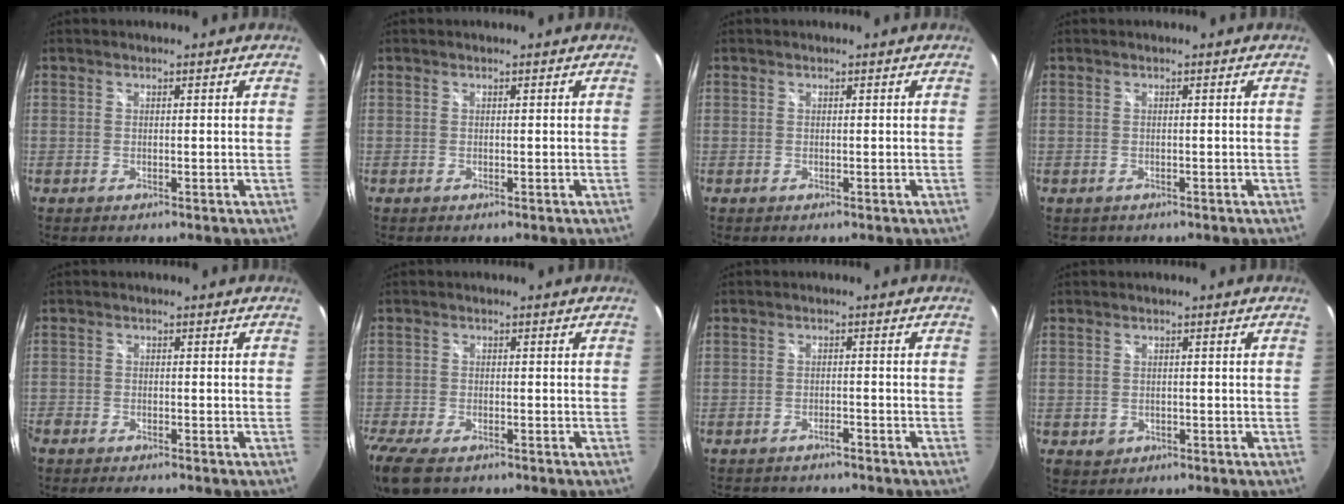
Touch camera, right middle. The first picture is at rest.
{"total": 0.0}
{"total": 0.0}
{"total": 0.8, "force": [-0.4, 0.7, 0.1], "torque": [-0.006, -0.003, -0.005]}
{"total": 4.5, "force": [-4.0, 1.3, 1.7], "torque": [-0.051, -0.019, -0.070]}
{"total": 9.7, "force": [-7.0, 3.9, 5.4], "torque": [-0.144, -0.043, -0.135]}
{"total": 6.6, "force": [-5.9, 2.0, 2.2], "torque": [-0.056, -0.008, -0.086]}
{"total": 2.3, "force": [-0.7, 2.1, 0.8], "torque": [-0.018, -0.004, -0.006]}